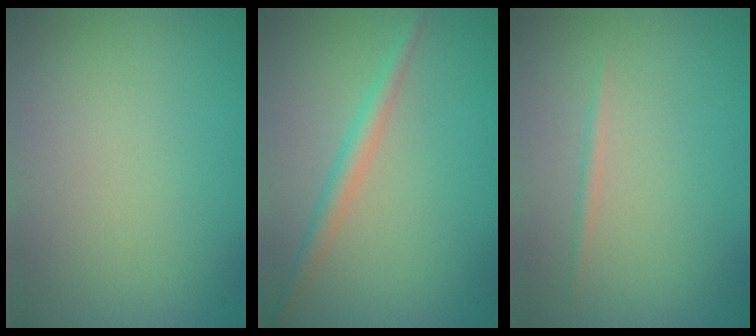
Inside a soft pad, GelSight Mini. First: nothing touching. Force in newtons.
{"total": 2.0, "press": 2.0, "slide": 0.1}
{"total": 0.7, "press": 0.7, "slide": 0.0}